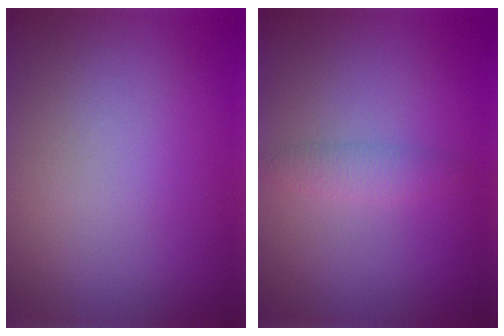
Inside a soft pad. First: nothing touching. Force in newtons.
{"total": 1.5, "press": 1.5, "slide": 0.0}